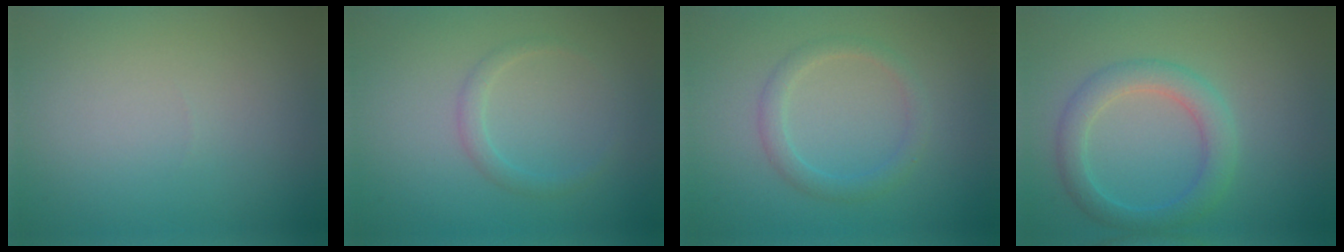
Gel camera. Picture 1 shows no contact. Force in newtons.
{"total": 1.3, "press": 1.3, "slide": 0.1}
{"total": 2.0, "press": 2.0, "slide": 0.1}
{"total": 3.4, "press": 3.4, "slide": 0.2}